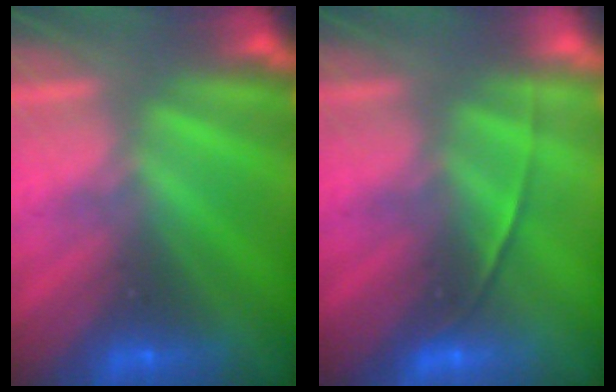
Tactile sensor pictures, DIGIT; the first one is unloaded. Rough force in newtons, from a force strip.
{"total": 1.8}